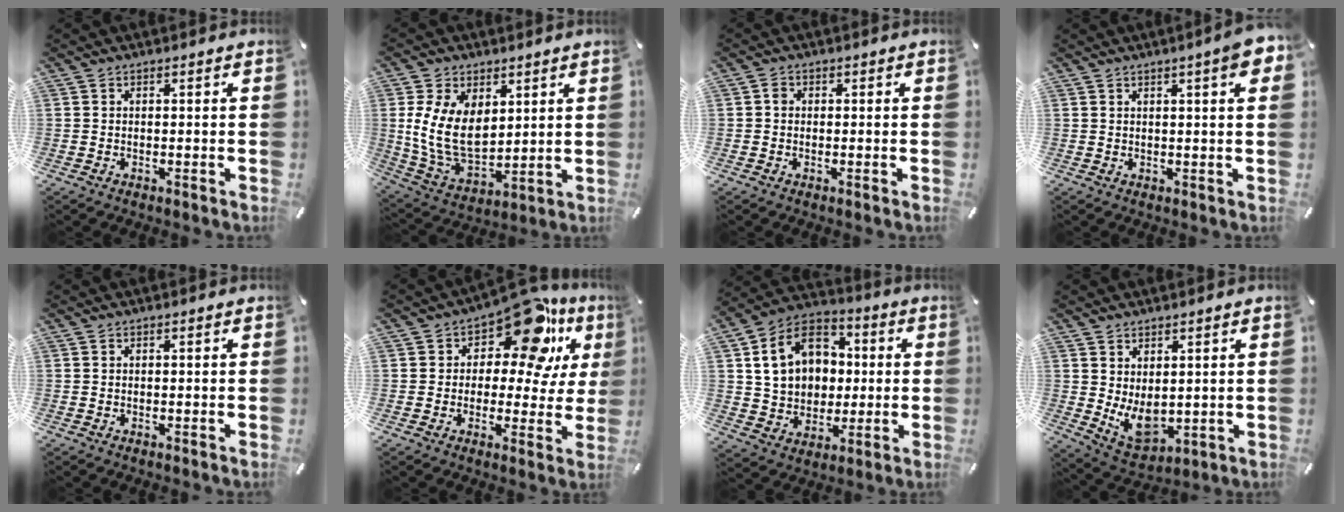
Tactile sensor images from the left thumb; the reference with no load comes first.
{"total": 13.5, "force": [3.0, 9.5, 9.2], "torque": [-0.207, -0.016, 0.056]}
{"total": 1.0, "force": [-0.1, 0.9, 0.5], "torque": [-0.008, 0.006, -0.004]}
{"total": 6.0, "force": [2.7, 0.8, 5.3], "torque": [-0.079, -0.006, 0.040]}
{"total": 0.0}
{"total": 15.4, "force": [9.2, 7.4, 9.9], "torque": [-0.139, -0.064, 0.154]}
{"total": 15.2, "force": [2.7, 12.9, 7.4], "torque": [-0.150, 0.008, 0.056]}
{"total": 7.5, "force": [0.9, 5.4, 5.1], "torque": [-0.084, -0.016, 0.023]}